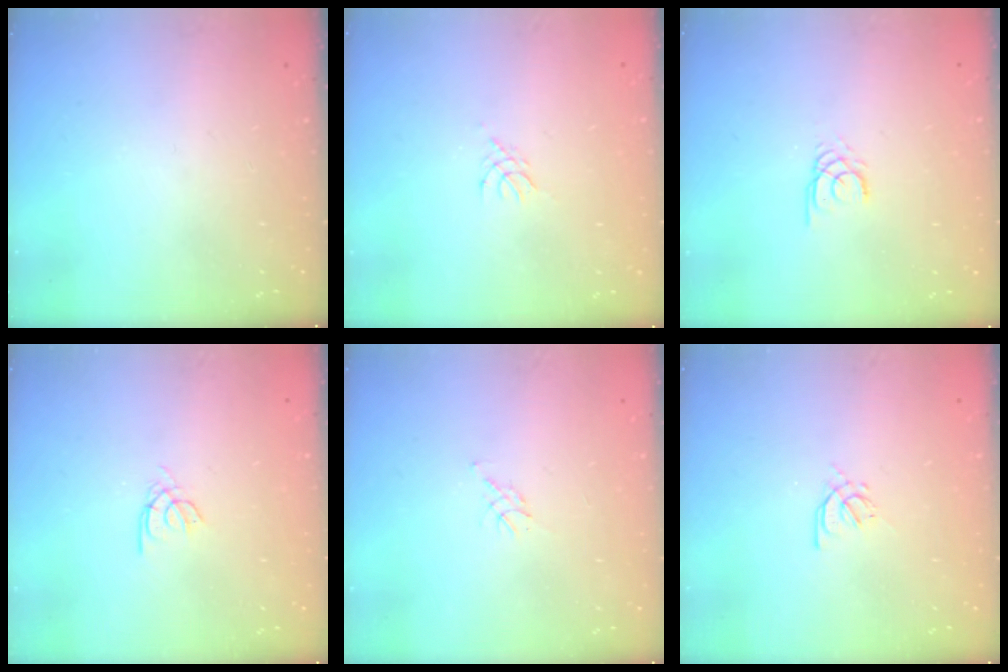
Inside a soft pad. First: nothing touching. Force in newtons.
{"total": 2.8, "press": 2.7, "slide": 0.6}
{"total": 2.4, "press": 2.4, "slide": 0.1}
{"total": 2.2, "press": 2.2, "slide": 0.2}
{"total": 4.8, "press": 4.8, "slide": 0.7}
{"total": 2.9, "press": 2.8, "slide": 0.8}